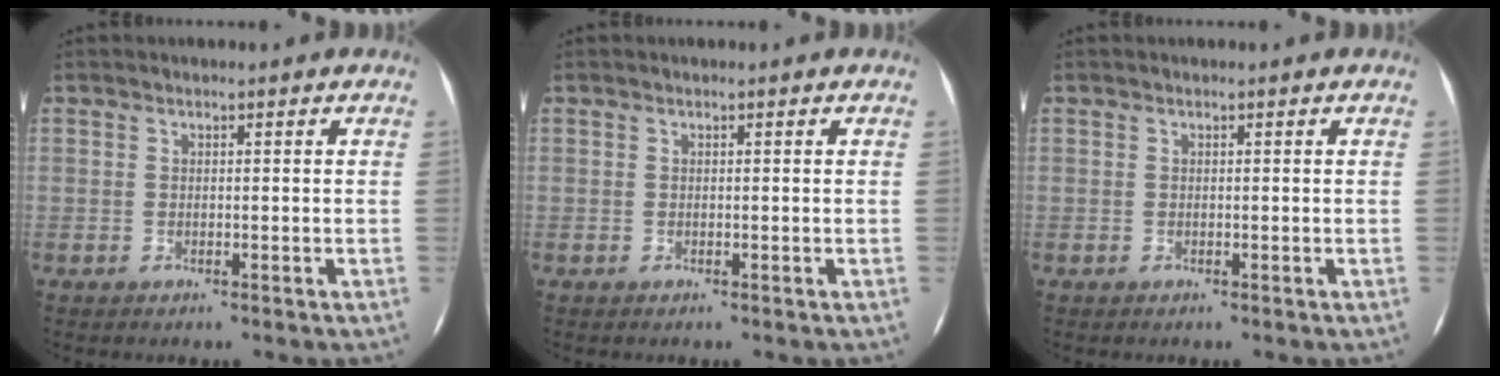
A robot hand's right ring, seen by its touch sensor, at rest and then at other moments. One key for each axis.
{"total": 0.0}
{"total": 0.0}